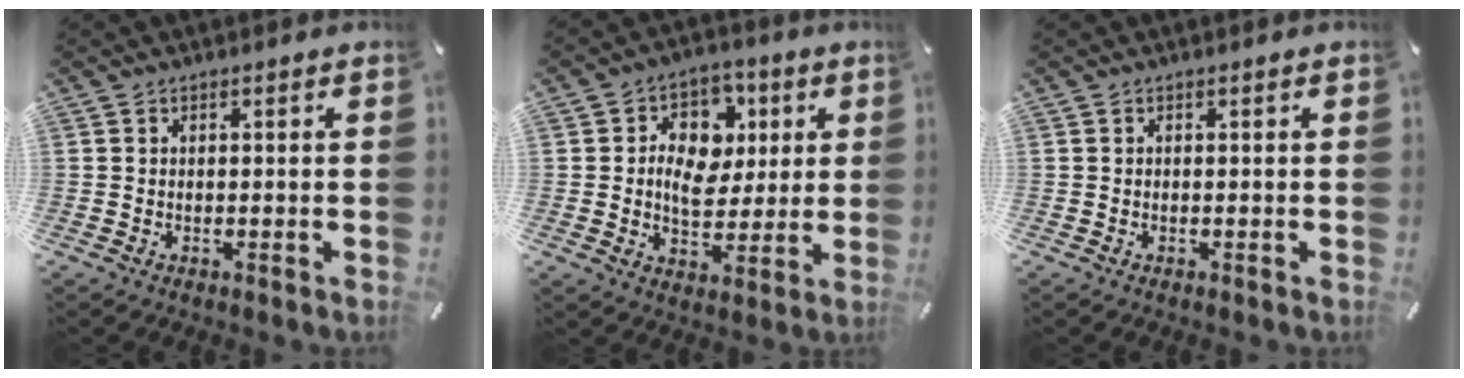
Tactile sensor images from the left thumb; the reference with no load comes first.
{"total": 11.0, "force": [1.3, 9.0, 6.1], "torque": [-0.085, 0.008, 0.026]}
{"total": 0.0}